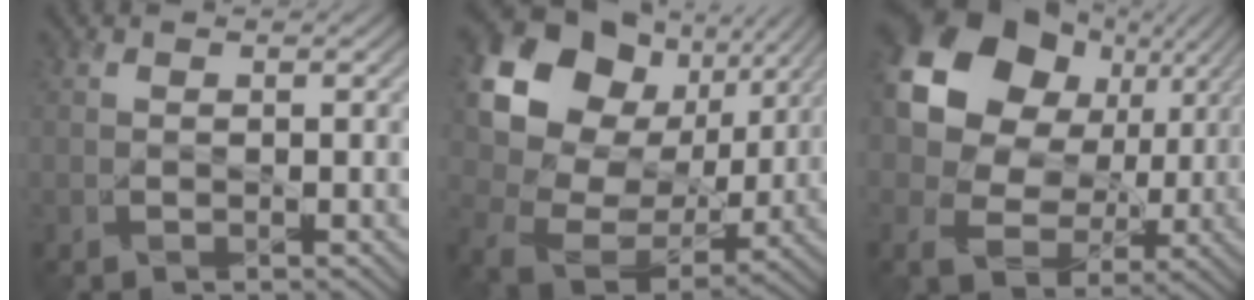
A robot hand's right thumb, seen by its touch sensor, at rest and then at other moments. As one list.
[{"total": 18.8, "force": [6.8, 14.1, 10.4], "torque": [-0.272, 0.040, 0.153]}, {"total": 15.5, "force": [4.5, 12.1, 8.7], "torque": [-0.206, 0.025, 0.081]}]